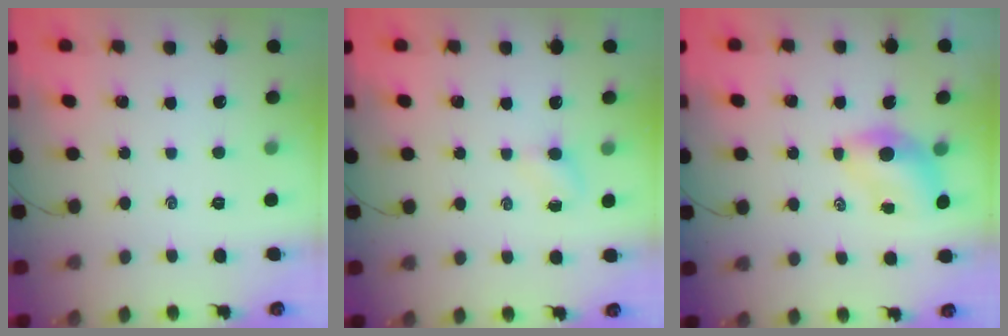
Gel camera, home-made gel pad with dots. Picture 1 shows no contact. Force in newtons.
{"total": 2.8, "press": 2.6, "slide": 0.9}
{"total": 5.5, "press": 5.3, "slide": 1.4}